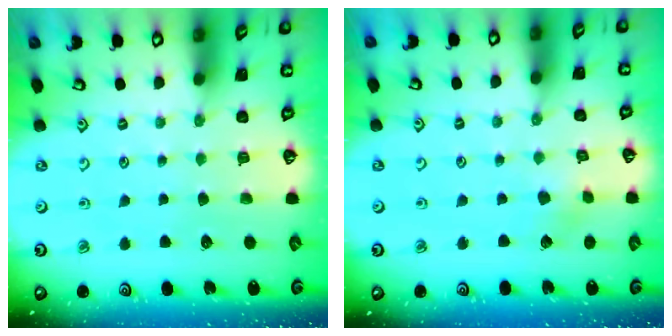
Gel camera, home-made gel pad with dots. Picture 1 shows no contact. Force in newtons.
{"total": 2.7, "press": 2.7, "slide": 0.3}